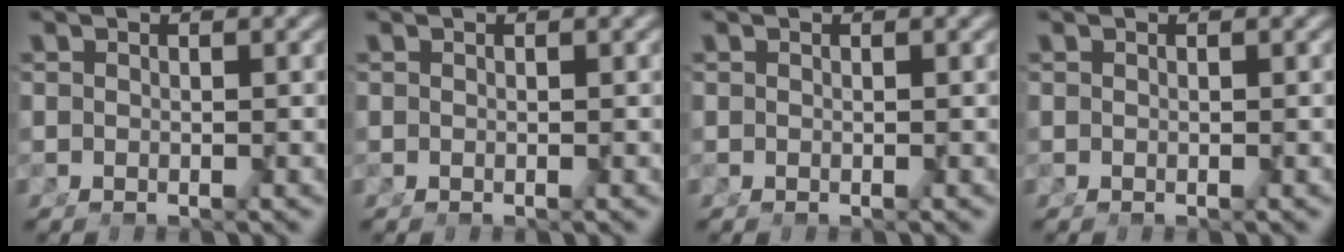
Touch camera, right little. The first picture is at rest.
{"total": 0.0}
{"total": 0.0}
{"total": 0.0}